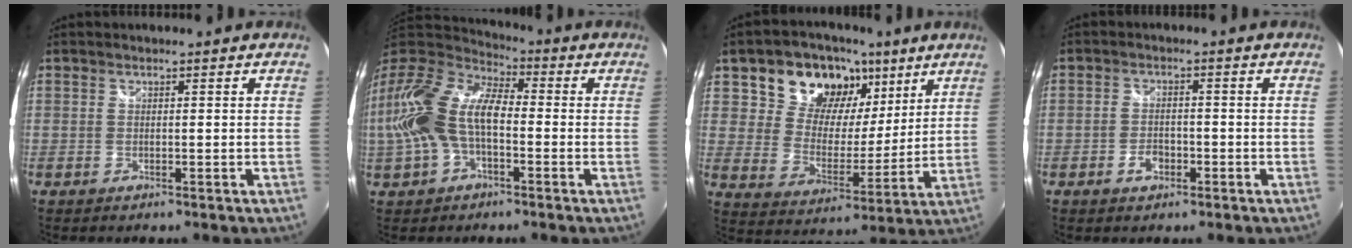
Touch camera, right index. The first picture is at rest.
{"total": 18.5, "force": [-1.8, 10.5, 15.2], "torque": [-0.315, 0.013, -0.037]}
{"total": 16.0, "force": [9.0, 11.2, 6.9], "torque": [-0.130, 0.014, 0.153]}
{"total": 3.3, "force": [-1.6, 2.2, 1.9], "torque": [-0.039, 0.000, -0.029]}